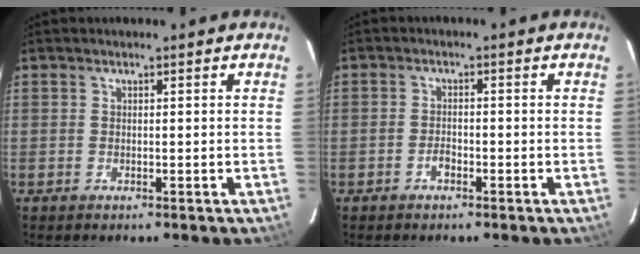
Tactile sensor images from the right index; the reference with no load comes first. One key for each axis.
{"total": 1.8, "fx": -1.2, "fy": 0.8, "fz": 1.0, "tx": -0.022, "ty": 0.003, "tz": -0.023}